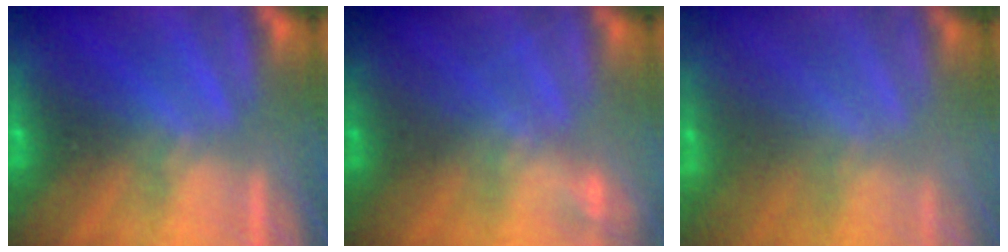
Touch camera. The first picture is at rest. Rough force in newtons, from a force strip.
{"total": 2.2}
{"total": 2.1}